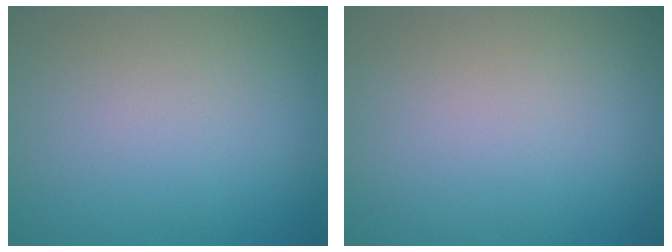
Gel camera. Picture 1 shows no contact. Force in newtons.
{"total": 0.0}